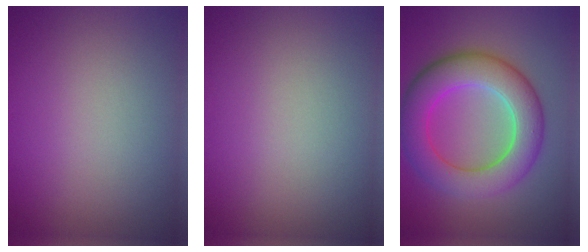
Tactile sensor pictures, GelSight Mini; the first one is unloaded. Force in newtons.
{"total": 0.0}
{"total": 8.1, "press": 8.1, "slide": 0.1}